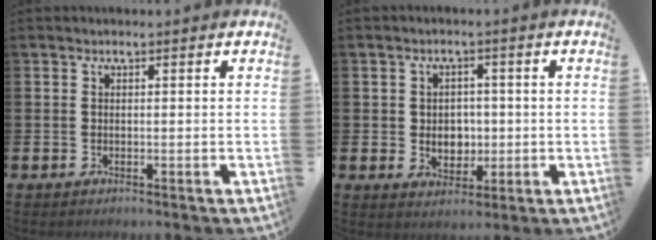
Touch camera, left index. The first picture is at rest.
{"total": 3.3, "force": [0.5, 2.9, 1.4], "torque": [-0.013, -0.001, 0.000]}